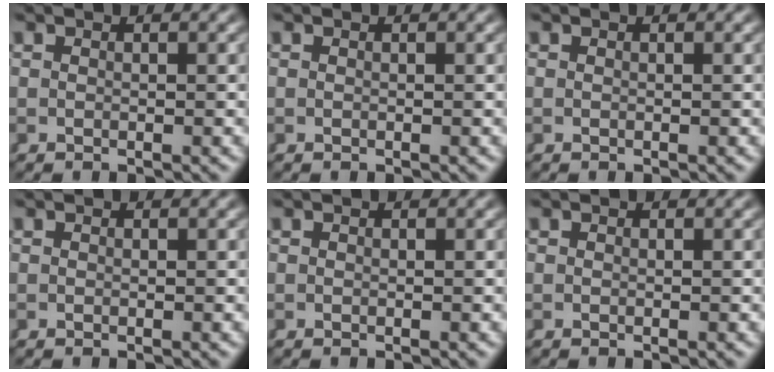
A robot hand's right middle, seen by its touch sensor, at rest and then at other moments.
{"total": 0.0}
{"total": 0.0}
{"total": 0.0}
{"total": 0.0}
{"total": 0.0}